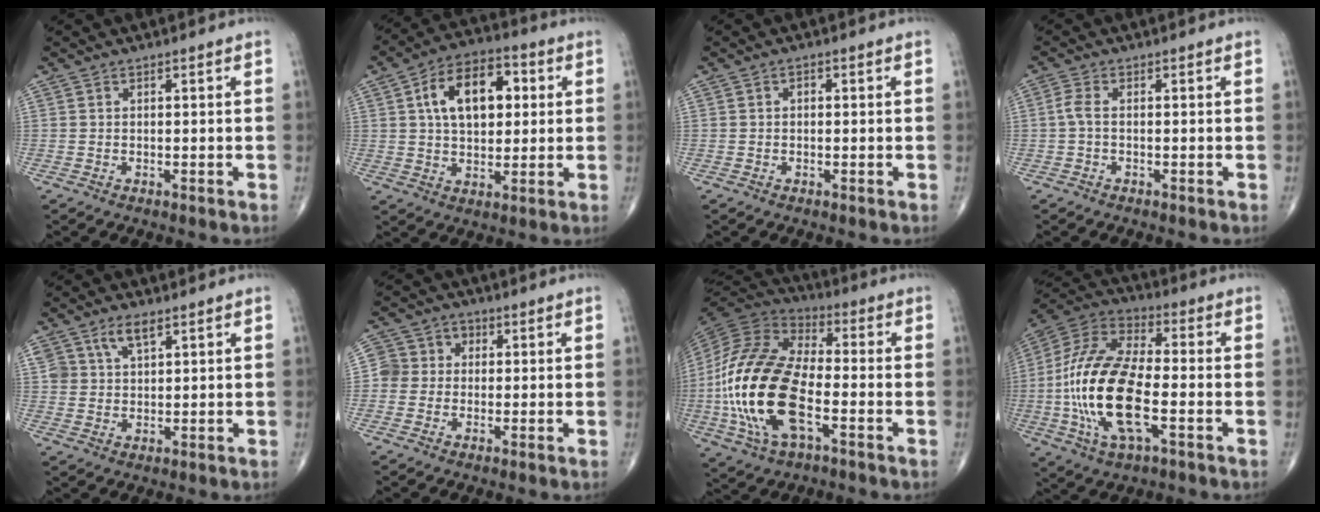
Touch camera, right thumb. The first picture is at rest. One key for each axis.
{"total": 14.3, "fx": 3.3, "fy": 8.4, "fz": 11.1, "tx": -0.161, "ty": 0.012, "tz": 0.049}
{"total": 1.1, "fx": 0.2, "fy": 0.7, "fz": 0.8, "tx": -0.008, "ty": 0.004, "tz": 0.000}
{"total": 2.1, "fx": -0.3, "fy": 0.8, "fz": 1.9, "tx": -0.049, "ty": 0.001, "tz": -0.011}
{"total": 5.0, "fx": 2.8, "fy": 2.6, "fz": 3.2, "tx": -0.049, "ty": -0.010, "tz": 0.056}
{"total": 5.5, "fx": 0.0, "fy": 5.3, "fz": 1.6, "tx": -0.002, "ty": 0.020, "tz": -0.009}
{"total": 23.3, "fx": -5.2, "fy": 11.3, "fz": 19.7, "tx": -0.423, "ty": 0.013, "tz": -0.095}
{"total": 21.5, "fx": -4.1, "fy": 9.2, "fz": 19.0, "tx": -0.407, "ty": 0.017, "tz": -0.074}